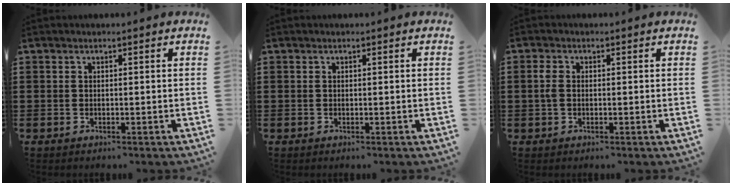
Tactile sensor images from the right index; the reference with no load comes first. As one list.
[{"total": 0.0}, {"total": 2.1, "force": [0.0, 1.3, 1.7], "torque": [-0.050, 0.001, -0.005]}]